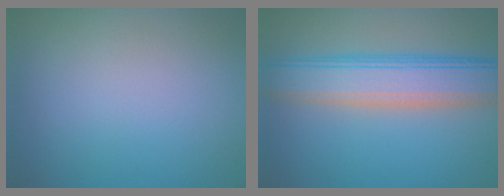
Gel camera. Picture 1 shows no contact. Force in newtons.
{"total": 7.1, "press": 7.1, "slide": 0.3}